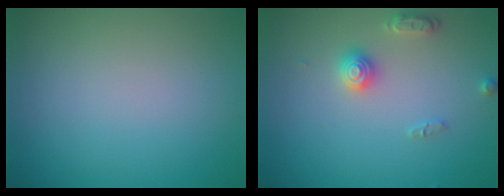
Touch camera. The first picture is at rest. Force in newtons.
{"total": 2.5, "press": 2.5, "slide": 0.4}